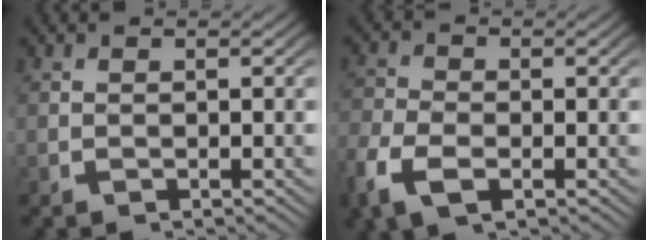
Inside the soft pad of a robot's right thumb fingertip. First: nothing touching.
{"total": 3.6, "force": [-1.7, 2.2, 2.4], "torque": [-0.062, -0.011, -0.028]}